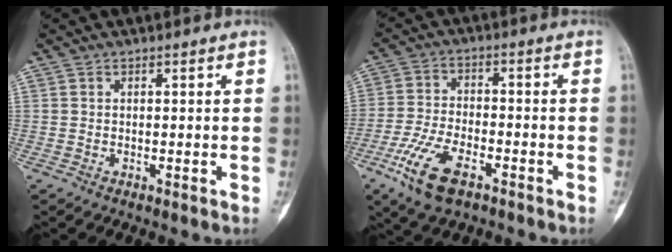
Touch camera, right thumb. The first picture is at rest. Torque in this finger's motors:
{"motor_torque": [-0.25, 0.42, 0.45, 0.09, -0.07]}